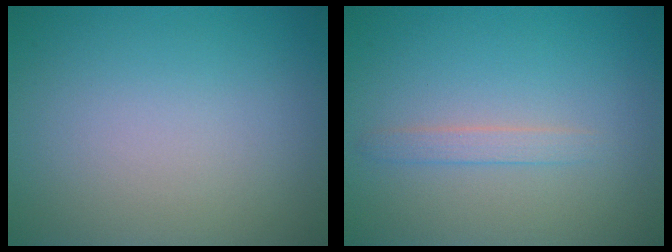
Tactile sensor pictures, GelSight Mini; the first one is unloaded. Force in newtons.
{"total": 1.2, "press": 1.2, "slide": 0.1}